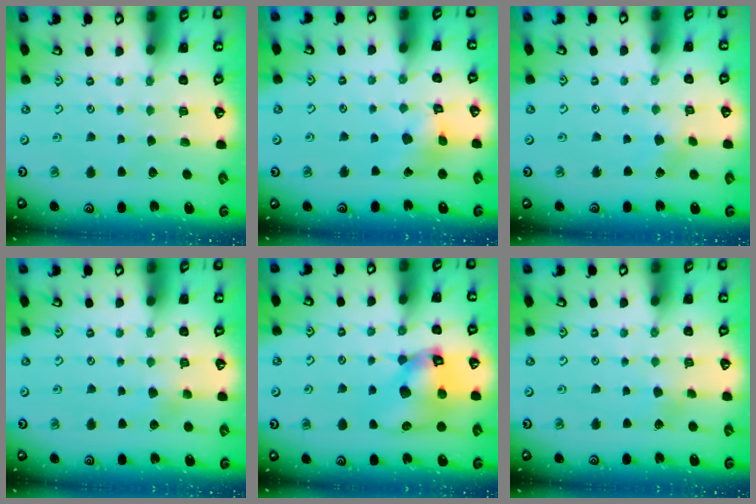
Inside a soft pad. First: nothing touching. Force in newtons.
{"total": 7.4, "press": 7.3, "slide": 0.8}
{"total": 2.2, "press": 2.2, "slide": 0.3}
{"total": 3.6, "press": 3.6, "slide": 0.3}
{"total": 12.8, "press": 12.7, "slide": 1.8}
{"total": 2.1, "press": 2.1, "slide": 0.3}